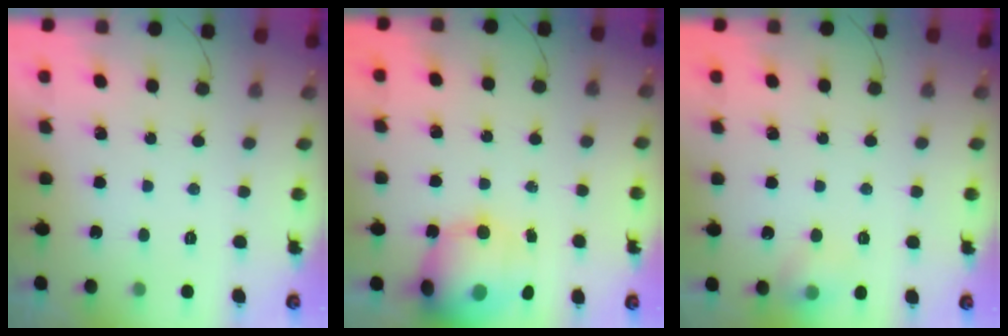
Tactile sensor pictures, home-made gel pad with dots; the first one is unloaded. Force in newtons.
{"total": 15.4, "press": 14.8, "slide": 4.0}
{"total": 7.2, "press": 7.0, "slide": 1.5}